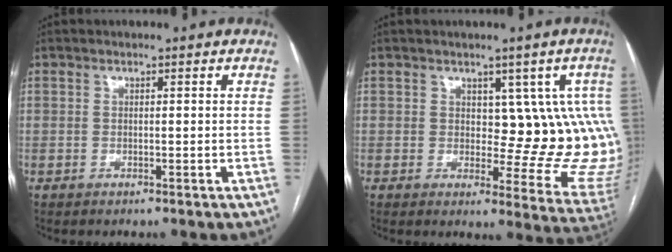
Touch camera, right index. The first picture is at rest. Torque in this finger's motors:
{"motor_torque": [0.64, -0.06, 0.22, 0.04]}